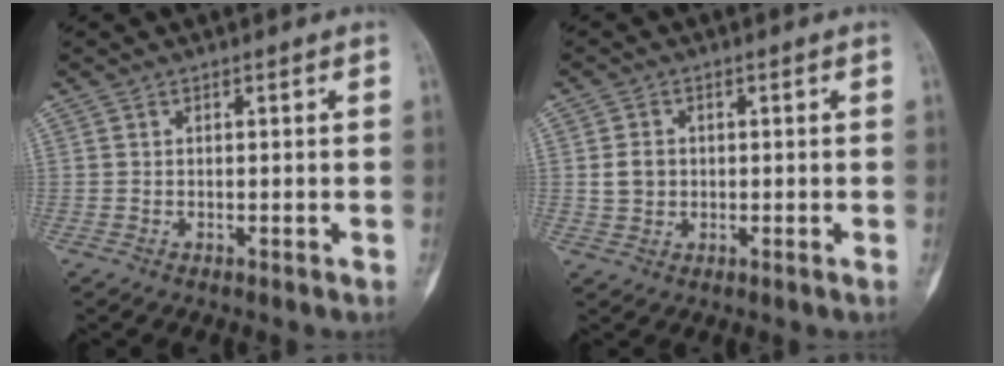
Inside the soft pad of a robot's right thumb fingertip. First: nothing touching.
{"total": 3.4, "force": [0.1, 2.8, 2.0], "torque": [-0.031, 0.005, 0.004]}